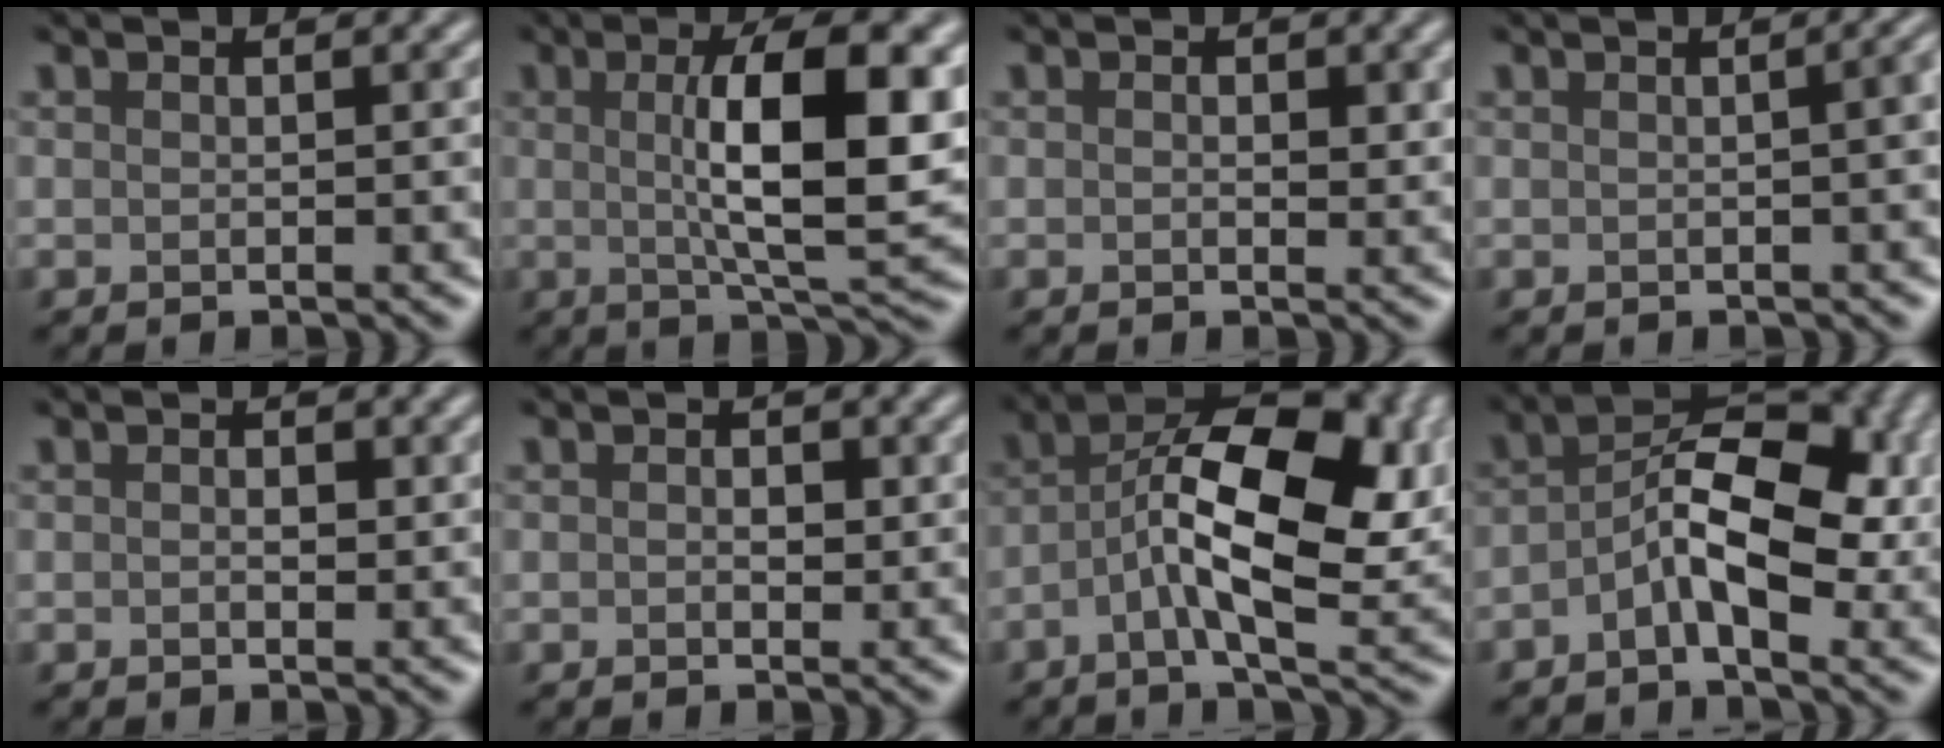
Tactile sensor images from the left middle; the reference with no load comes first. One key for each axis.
{"total": 10.0, "fx": 1.2, "fy": 2.6, "fz": 9.6, "tx": -0.135, "ty": 0.003, "tz": 0.021}
{"total": 1.4, "fx": 0.2, "fy": 0.8, "fz": 1.2, "tx": -0.011, "ty": -0.002, "tz": 0.002}
{"total": 3.5, "fx": 0.1, "fy": 1.6, "fz": 3.1, "tx": -0.010, "ty": 0.013, "tz": 0.000}
{"total": 1.0, "fx": 0.1, "fy": 0.6, "fz": 0.8, "tx": -0.010, "ty": -0.001, "tz": -0.001}
{"total": 1.4, "fx": 0.2, "fy": 0.9, "fz": 1.0, "tx": -0.010, "ty": -0.002, "tz": -0.001}
{"total": 12.3, "fx": -0.2, "fy": 5.3, "fz": 11.1, "tx": -0.188, "ty": 0.011, "tz": -0.009}
{"total": 8.2, "fx": -1.1, "fy": 4.2, "fz": 7.0, "tx": -0.112, "ty": 0.017, "tz": -0.028}